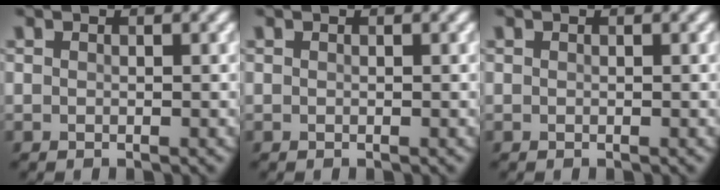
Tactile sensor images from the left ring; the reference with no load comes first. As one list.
[{"total": 0.0}, {"total": 0.0}]